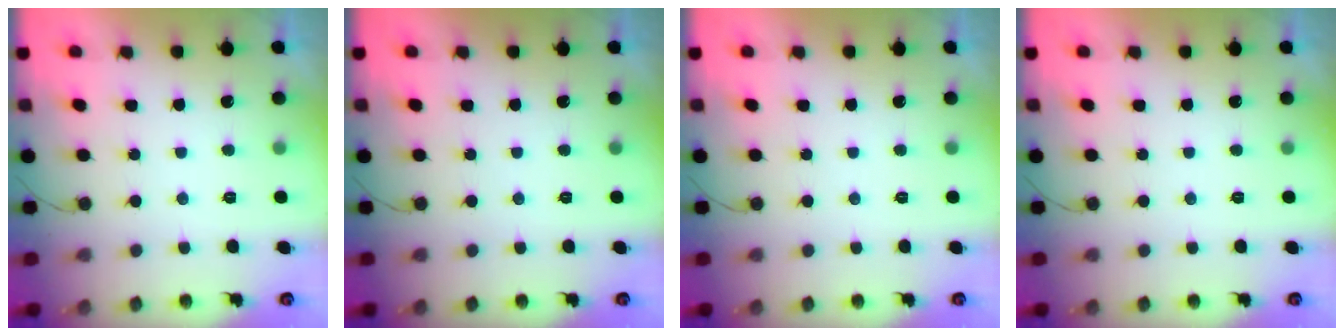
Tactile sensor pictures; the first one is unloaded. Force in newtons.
{"total": 0.0}
{"total": 0.0}
{"total": 0.0}